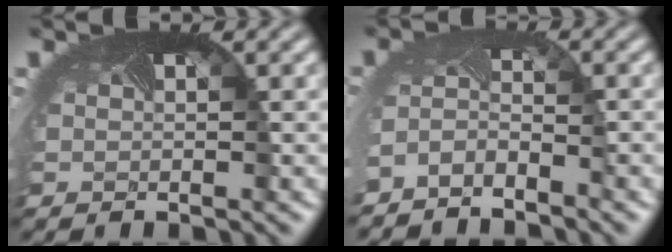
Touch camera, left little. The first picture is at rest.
{"total": 2.9, "force": [-2.9, 0.3, 0.5], "torque": [-0.024, -0.008, -0.061]}